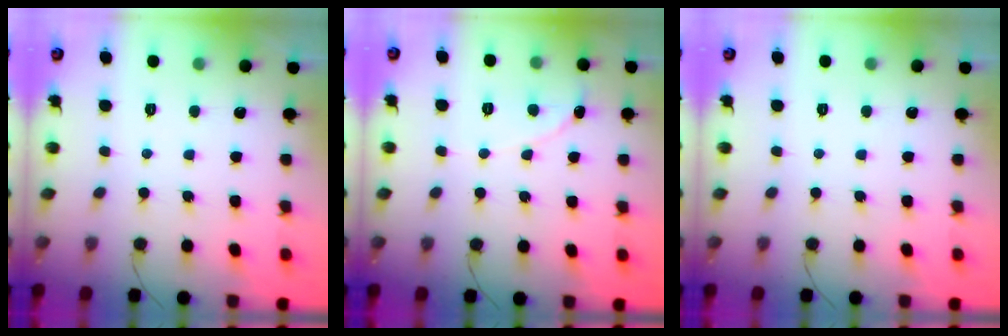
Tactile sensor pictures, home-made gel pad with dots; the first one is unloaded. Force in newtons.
{"total": 1.1, "press": 1.1, "slide": 0.1}
{"total": 0.0}